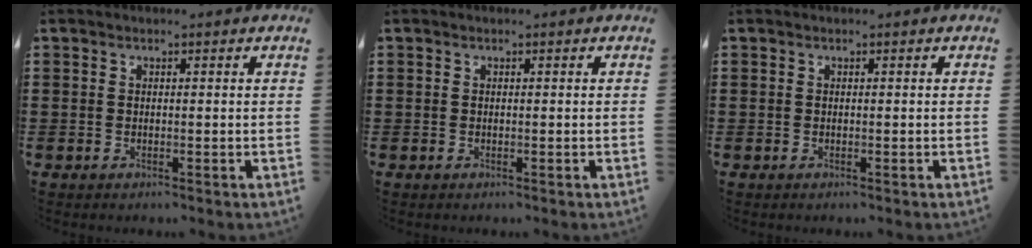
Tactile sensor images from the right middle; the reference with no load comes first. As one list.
[{"total": 0.0}, {"total": 0.0}]